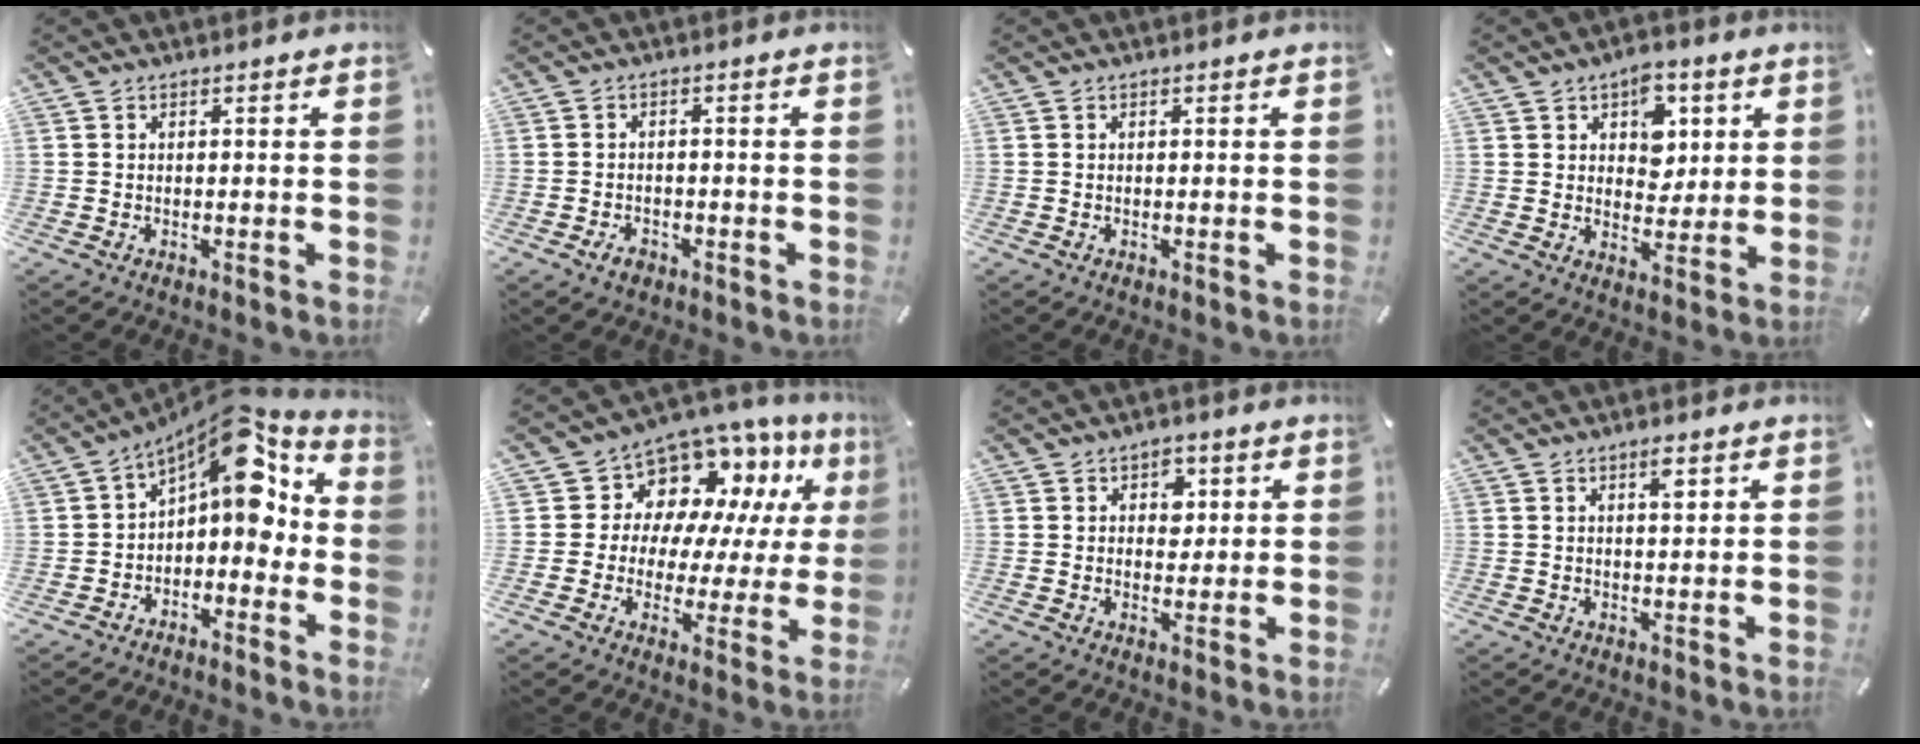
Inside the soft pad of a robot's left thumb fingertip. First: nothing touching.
{"total": 2.8, "force": [-1.7, 1.8, 1.3], "torque": [-0.024, 0.007, -0.031]}
{"total": 0.0}
{"total": 7.6, "force": [3.4, 5.8, 3.5], "torque": [-0.034, -0.012, 0.053]}
{"total": 13.0, "force": [7.0, 6.3, 9.0], "torque": [-0.123, -0.058, 0.119]}
{"total": 11.5, "force": [7.0, 8.6, 3.0], "torque": [-0.059, -0.068, 0.133]}
{"total": 4.3, "force": [1.5, 3.4, 2.1], "torque": [-0.009, -0.008, 0.016]}
{"total": 2.7, "force": [1.5, 0.8, 2.2], "torque": [-0.030, -0.003, 0.021]}